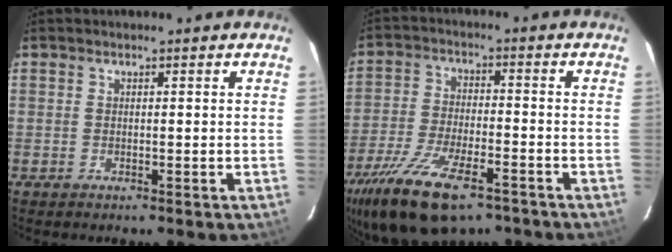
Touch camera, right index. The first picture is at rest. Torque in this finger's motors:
{"motor_torque": [1.28, -0.86, 0.75, 0.17]}